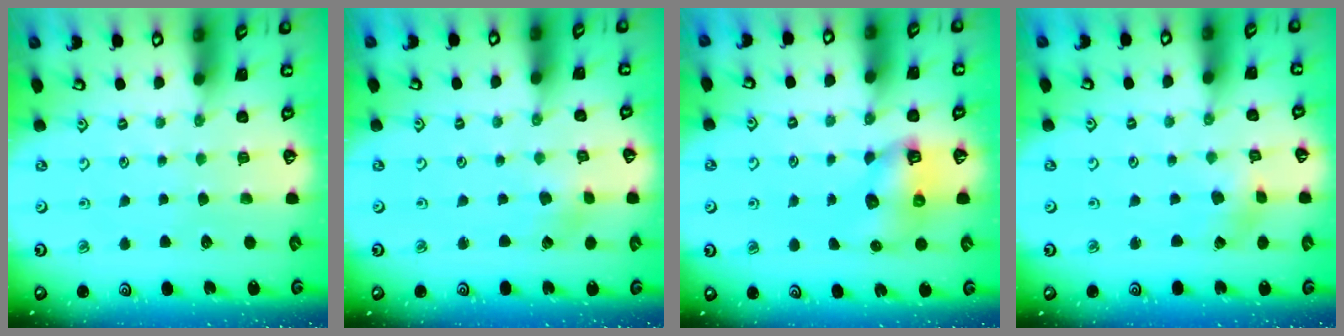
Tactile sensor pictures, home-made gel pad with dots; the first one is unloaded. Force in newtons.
{"total": 1.4, "press": 1.4, "slide": 0.2}
{"total": 7.5, "press": 7.5, "slide": 0.9}
{"total": 1.0, "press": 1.0, "slide": 0.1}